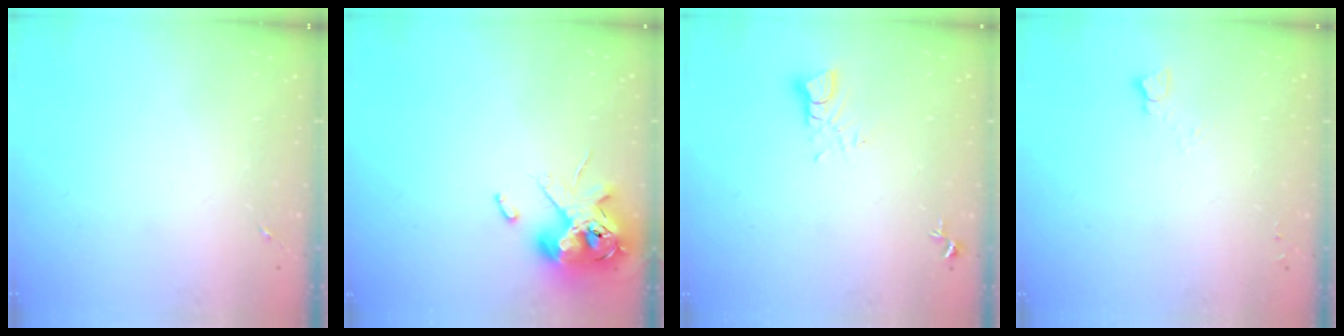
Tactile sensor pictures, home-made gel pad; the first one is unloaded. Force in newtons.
{"total": 13.2, "press": 13.0, "slide": 2.3}
{"total": 4.0, "press": 3.9, "slide": 0.3}
{"total": 2.5, "press": 2.5, "slide": 0.2}